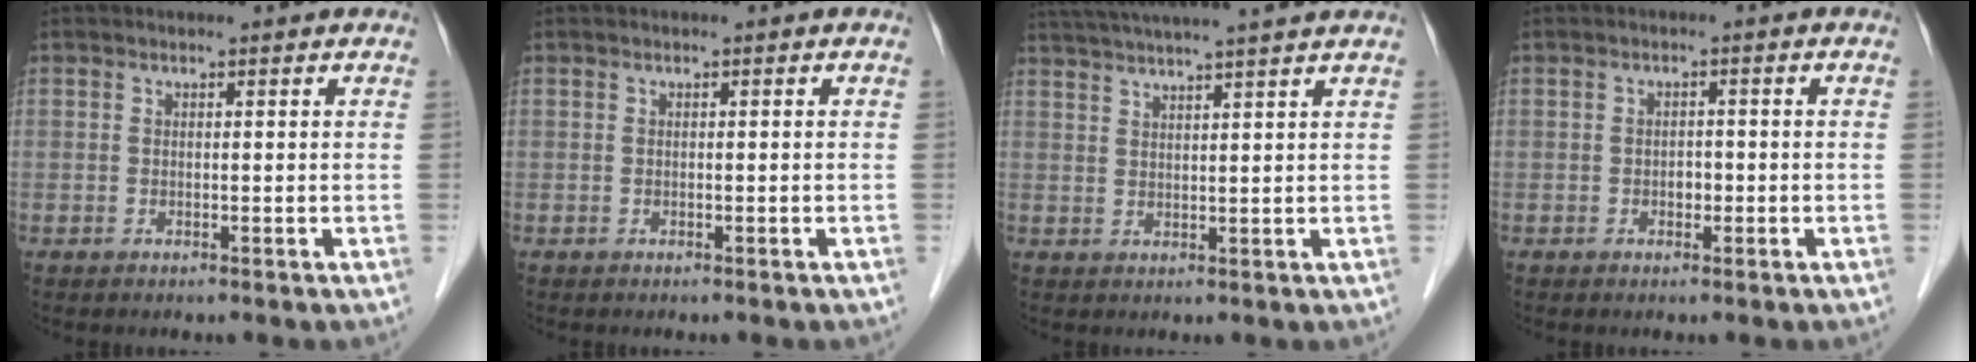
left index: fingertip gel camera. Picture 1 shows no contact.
{"total": 0.0}
{"total": 14.8, "force": [13.1, -0.9, 6.8], "torque": [-0.125, 0.022, 0.187]}
{"total": 1.4, "force": [-0.6, 1.0, 0.8], "torque": [-0.011, 0.001, -0.009]}